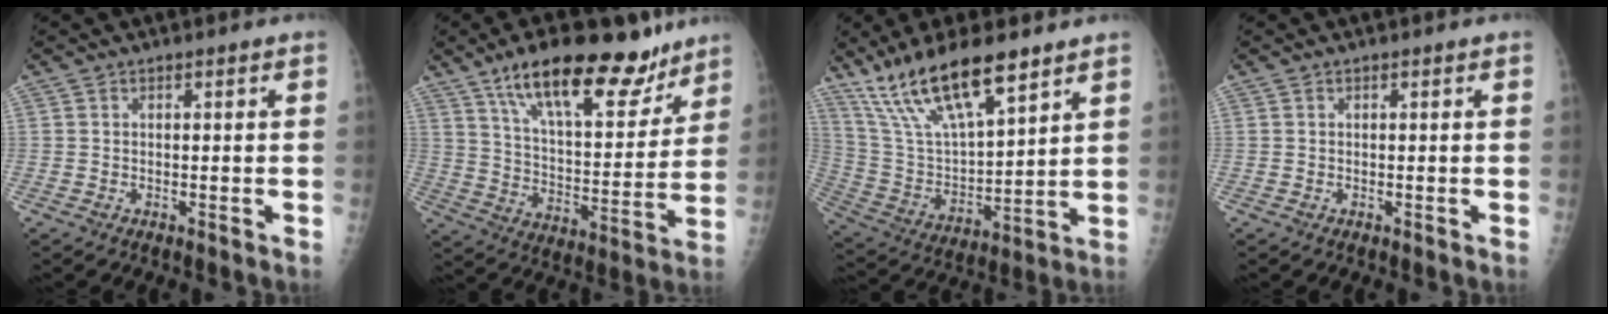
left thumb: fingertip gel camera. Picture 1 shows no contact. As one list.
[{"total": 22.0, "force": [14.8, 8.4, 13.9], "torque": [-0.175, -0.057, 0.242]}, {"total": 18.6, "force": [12.8, 5.2, 12.3], "torque": [-0.212, -0.049, 0.253]}, {"total": 0.0}]